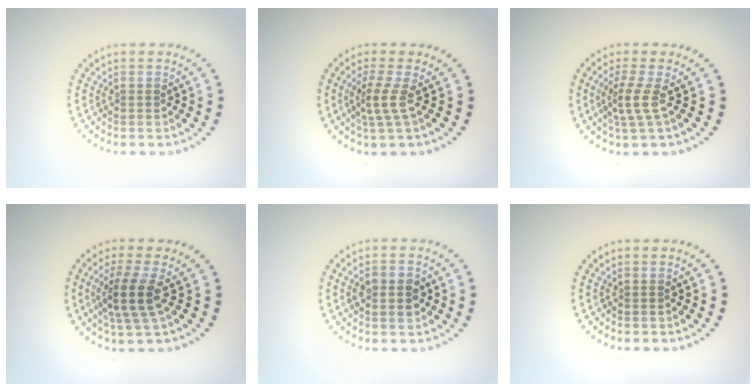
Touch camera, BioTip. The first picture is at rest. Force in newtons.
{"total": 2.3, "press": 1.6, "slide": 1.7}
{"total": 2.4, "press": 1.6, "slide": 1.8}
{"total": 3.6, "press": 2.8, "slide": 2.3}
{"total": 2.4, "press": 2.4, "slide": 0.2}
{"total": 0.0}